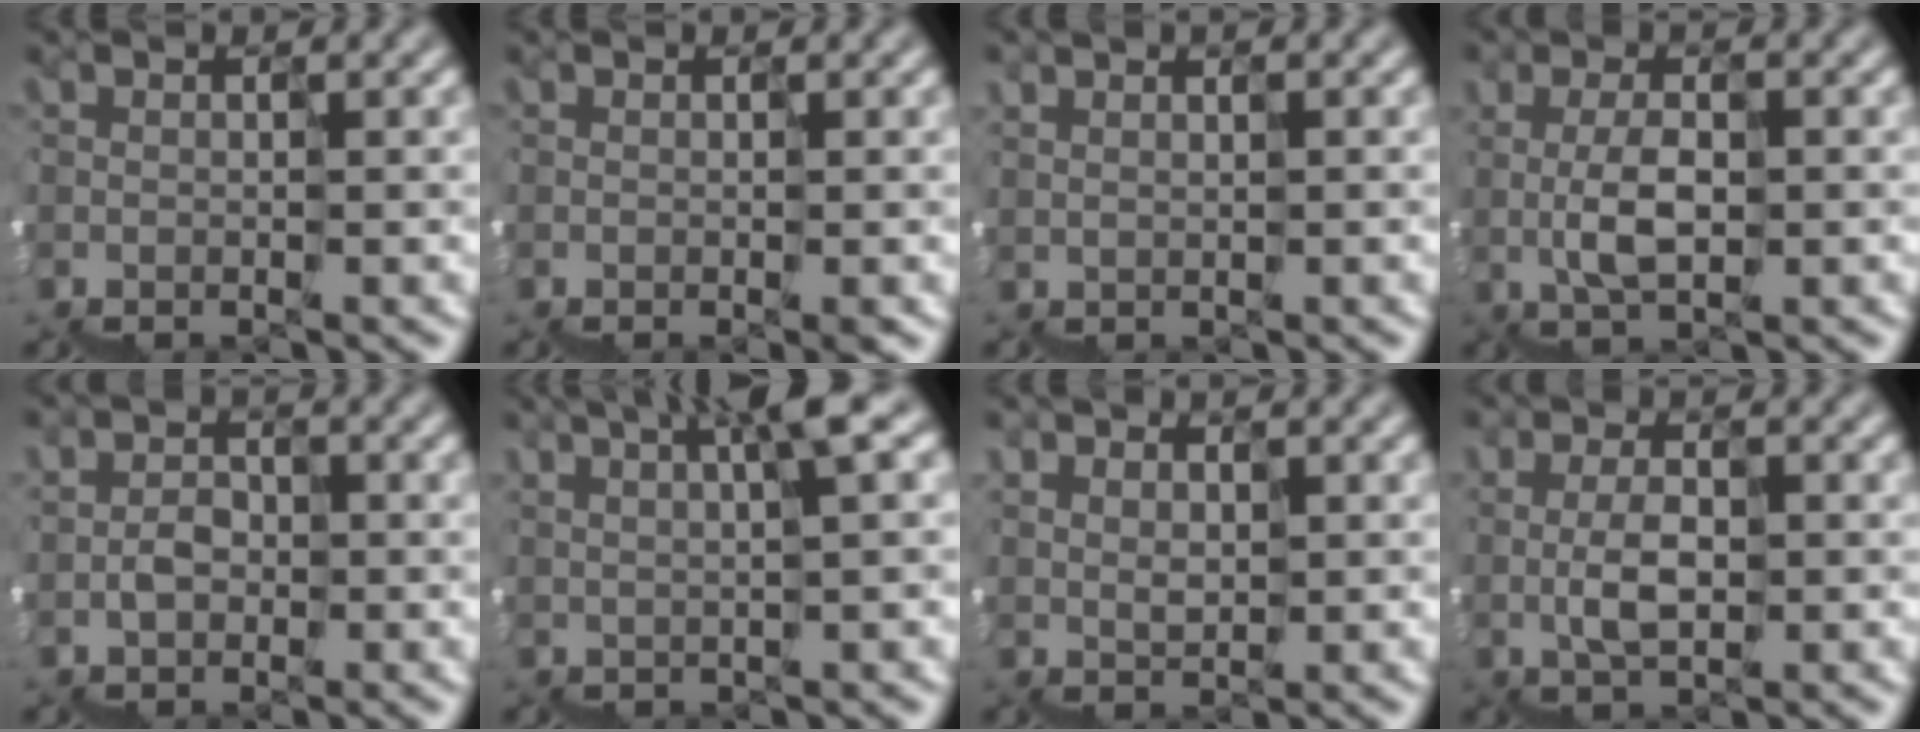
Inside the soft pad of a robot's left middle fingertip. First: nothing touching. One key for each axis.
{"total": 1.8, "fx": -0.7, "fy": 0.6, "fz": 1.5, "tx": -0.024, "ty": -0.005, "tz": -0.009}
{"total": 0.7, "fx": 0.6, "fy": -0.1, "fz": -0.5, "tx": 0.019, "ty": -0.003, "tz": 0.017}
{"total": 1.5, "fx": 0.9, "fy": 0.5, "fz": 1.0, "tx": -0.019, "ty": 0.015, "tz": 0.020}
{"total": 1.1, "fx": 0.4, "fy": 0.9, "fz": -0.3, "tx": 0.010, "ty": 0.013, "tz": 0.009}
{"total": 5.0, "fx": 2.7, "fy": 0.7, "fz": 4.2, "tx": -0.019, "ty": 0.018, "tz": 0.046}
{"total": 2.1, "fx": 2.0, "fy": 0.4, "fz": -0.4, "tx": 0.016, "ty": 0.010, "tz": 0.044}
{"total": 1.4, "fx": 1.1, "fy": 0.3, "fz": 0.7, "tx": -0.009, "ty": 0.014, "tz": 0.025}